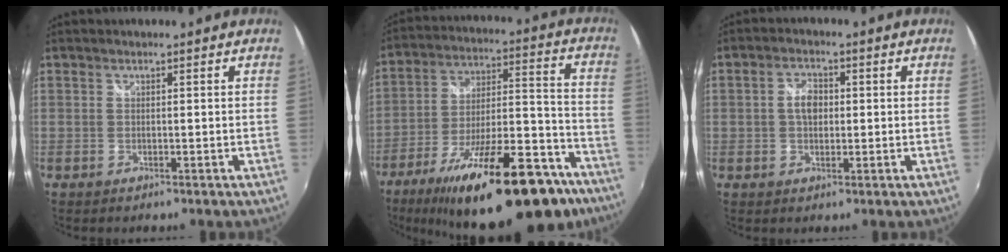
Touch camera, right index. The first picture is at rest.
{"total": 30.4, "force": [-21.1, 9.4, 19.8], "torque": [-0.307, -0.010, -0.304]}
{"total": 4.0, "force": [0.3, 2.7, 3.0], "torque": [-0.055, 0.014, 0.006]}